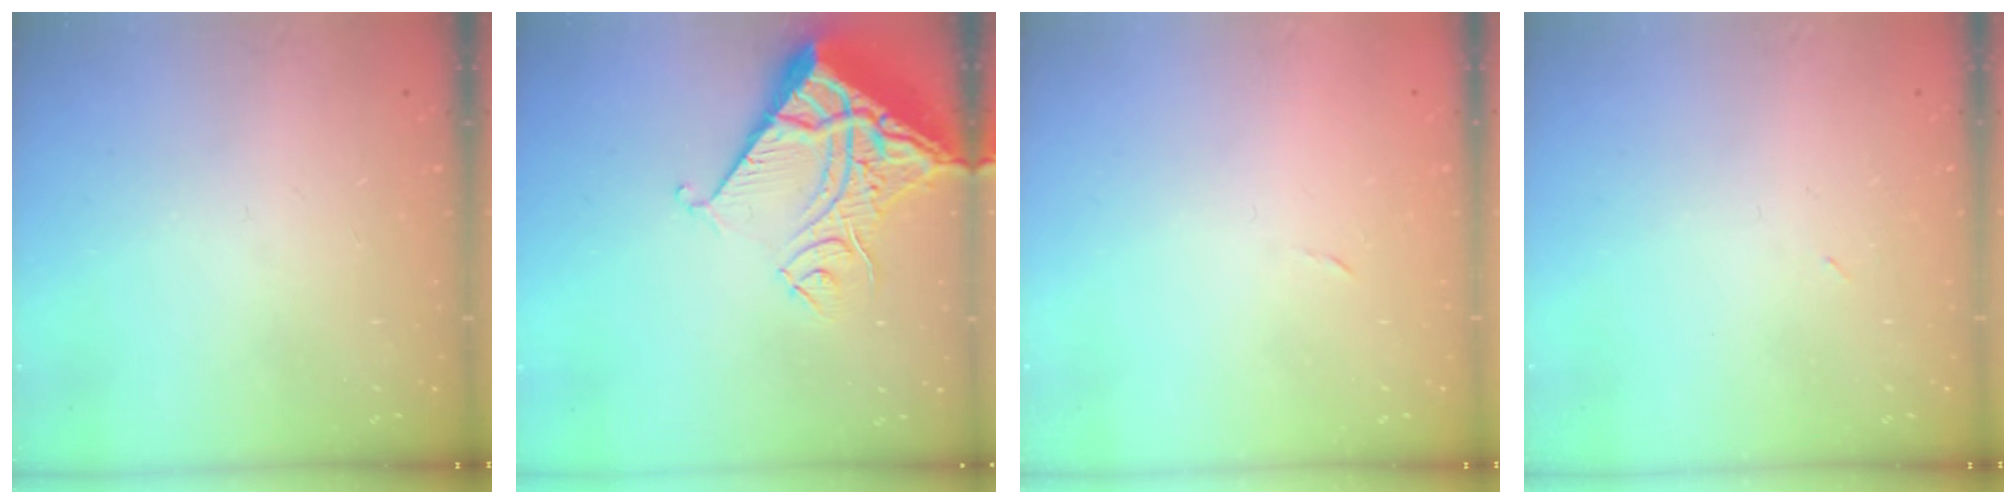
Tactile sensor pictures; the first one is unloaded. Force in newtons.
{"total": 11.2, "press": 11.1, "slide": 1.5}
{"total": 2.3, "press": 2.3, "slide": 0.4}
{"total": 2.4, "press": 2.3, "slide": 0.8}